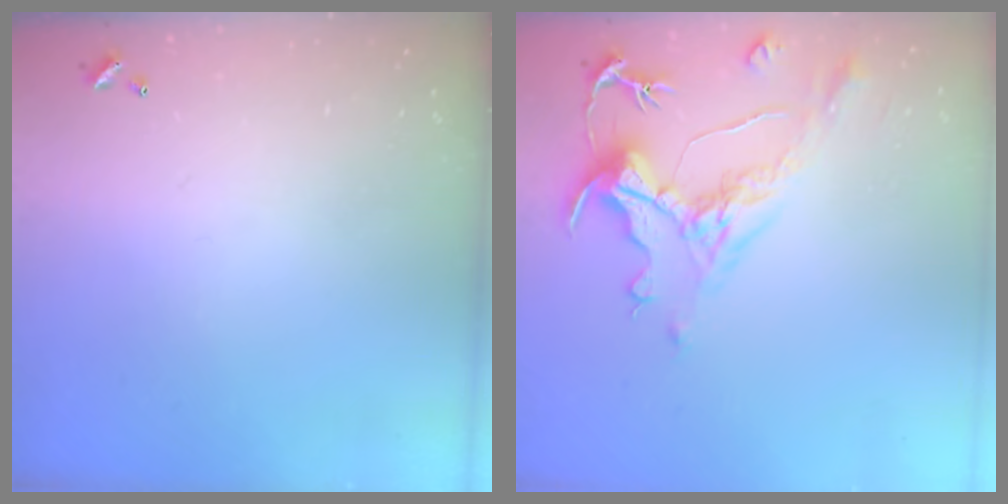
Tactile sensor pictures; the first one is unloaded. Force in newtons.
{"total": 1.4, "press": 0.2, "slide": 1.4}